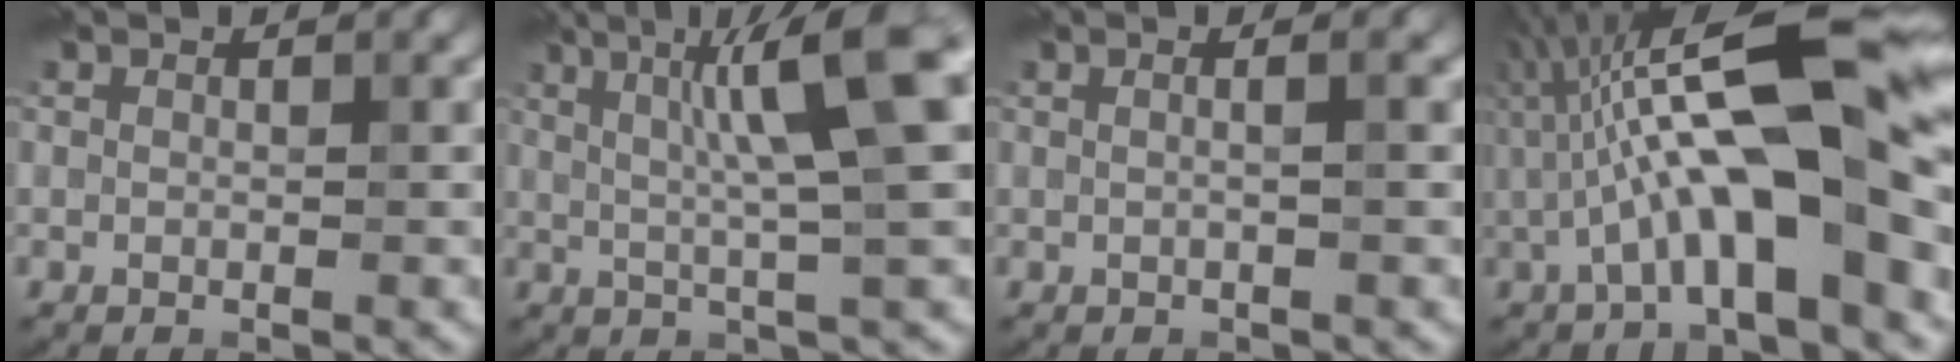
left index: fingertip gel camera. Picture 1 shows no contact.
{"total": 8.9, "force": [2.3, 1.3, 8.4], "torque": [-0.114, 0.015, 0.035]}
{"total": 2.7, "force": [0.6, 1.3, 2.3], "torque": [-0.009, 0.006, -0.018]}
{"total": 14.6, "force": [0.5, 4.0, 14.0], "torque": [-0.227, 0.034, 0.000]}